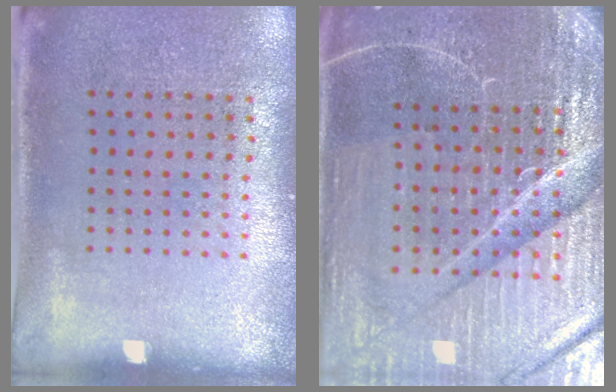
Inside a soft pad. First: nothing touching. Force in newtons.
{"total": 6.5, "press": 5.8, "slide": 3.0}